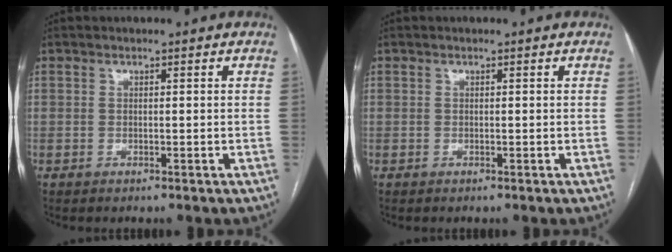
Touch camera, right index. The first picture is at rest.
{"total": 0.0}